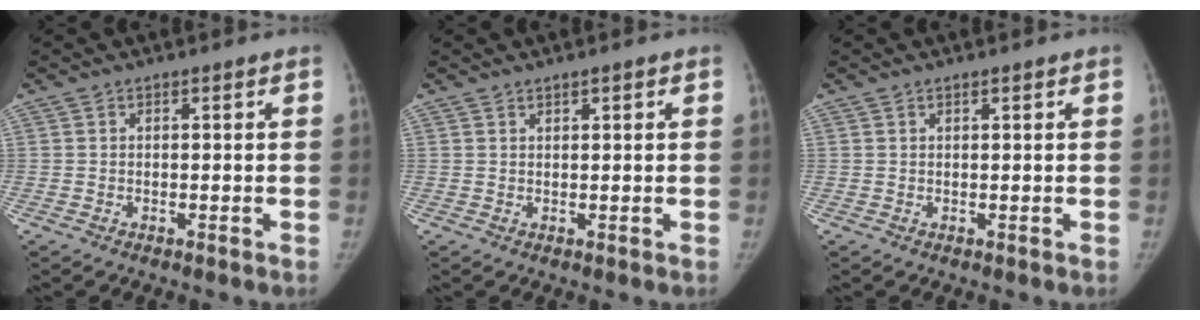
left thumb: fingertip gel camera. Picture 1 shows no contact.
{"total": 1.1, "force": [0.8, 0.3, 0.7], "torque": [-0.010, -0.003, 0.013]}
{"total": 0.5, "force": [0.4, 0.1, 0.3], "torque": [-0.006, -0.001, 0.007]}